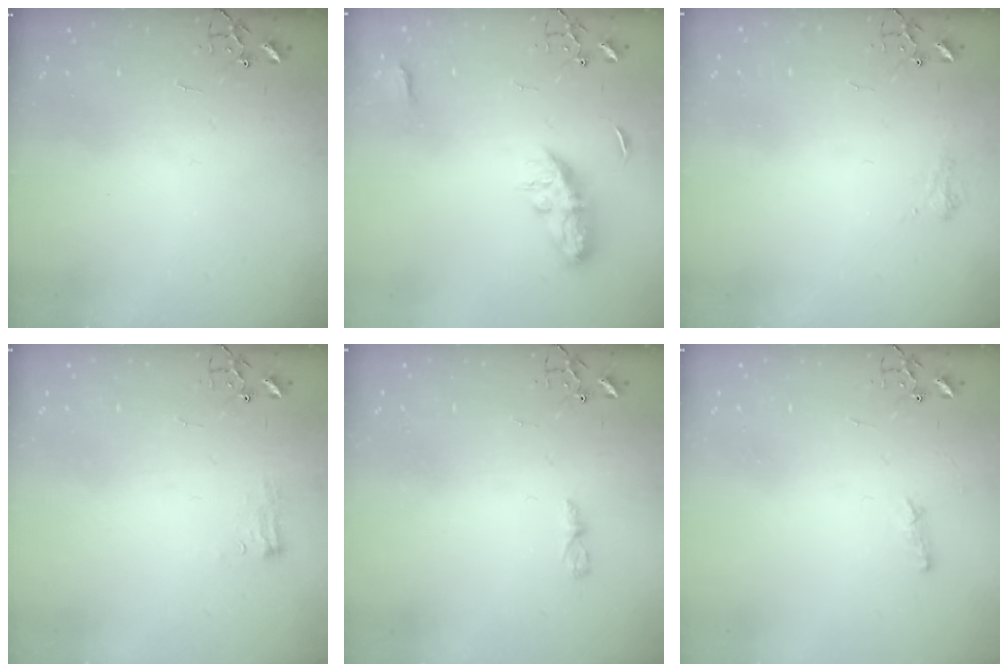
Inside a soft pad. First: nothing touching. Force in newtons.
{"total": 8.2, "press": 8.1, "slide": 0.6}
{"total": 7.1, "press": 7.1, "slide": 0.8}
{"total": 7.3, "press": 7.2, "slide": 0.9}
{"total": 4.4, "press": 4.4, "slide": 0.6}
{"total": 5.9, "press": 5.8, "slide": 0.7}